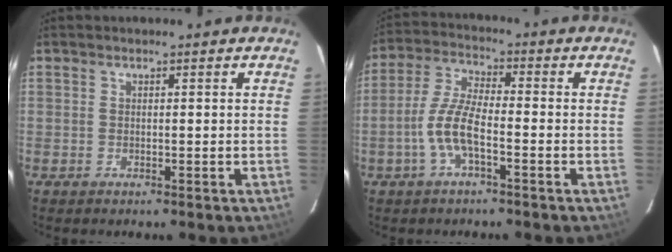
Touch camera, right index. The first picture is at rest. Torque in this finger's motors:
{"motor_torque": [0.71, -0.33, 0.43, 0.13]}